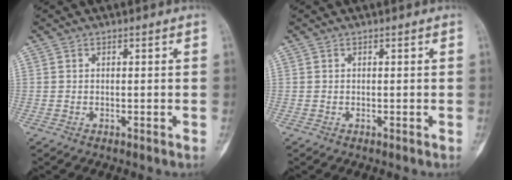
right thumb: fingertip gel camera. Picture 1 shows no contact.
{"total": 0.0}